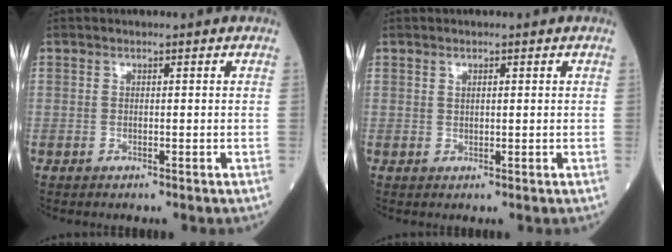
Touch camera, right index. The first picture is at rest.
{"total": 0.8, "force": [0.5, 0.3, 0.6], "torque": [-0.010, 0.000, 0.008]}